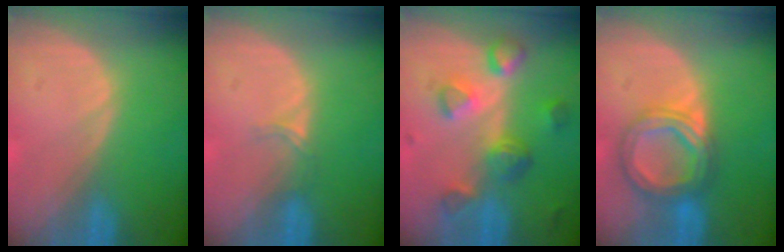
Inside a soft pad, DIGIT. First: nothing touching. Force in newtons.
{"total": 1.6, "press": 1.3, "slide": 1.1}
{"total": 8.1, "press": 7.2, "slide": 3.7}
{"total": 7.1, "press": 7.1, "slide": 0.5}